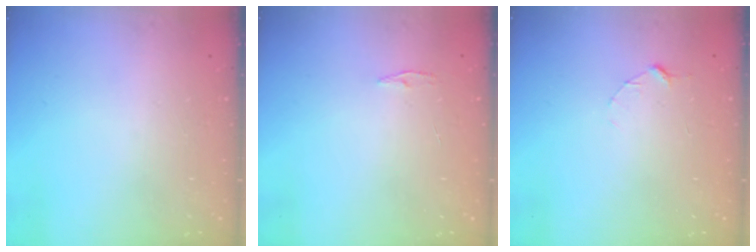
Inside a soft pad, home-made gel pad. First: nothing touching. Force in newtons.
{"total": 3.8, "press": 3.7, "slide": 0.5}
{"total": 2.9, "press": 2.9, "slide": 0.3}